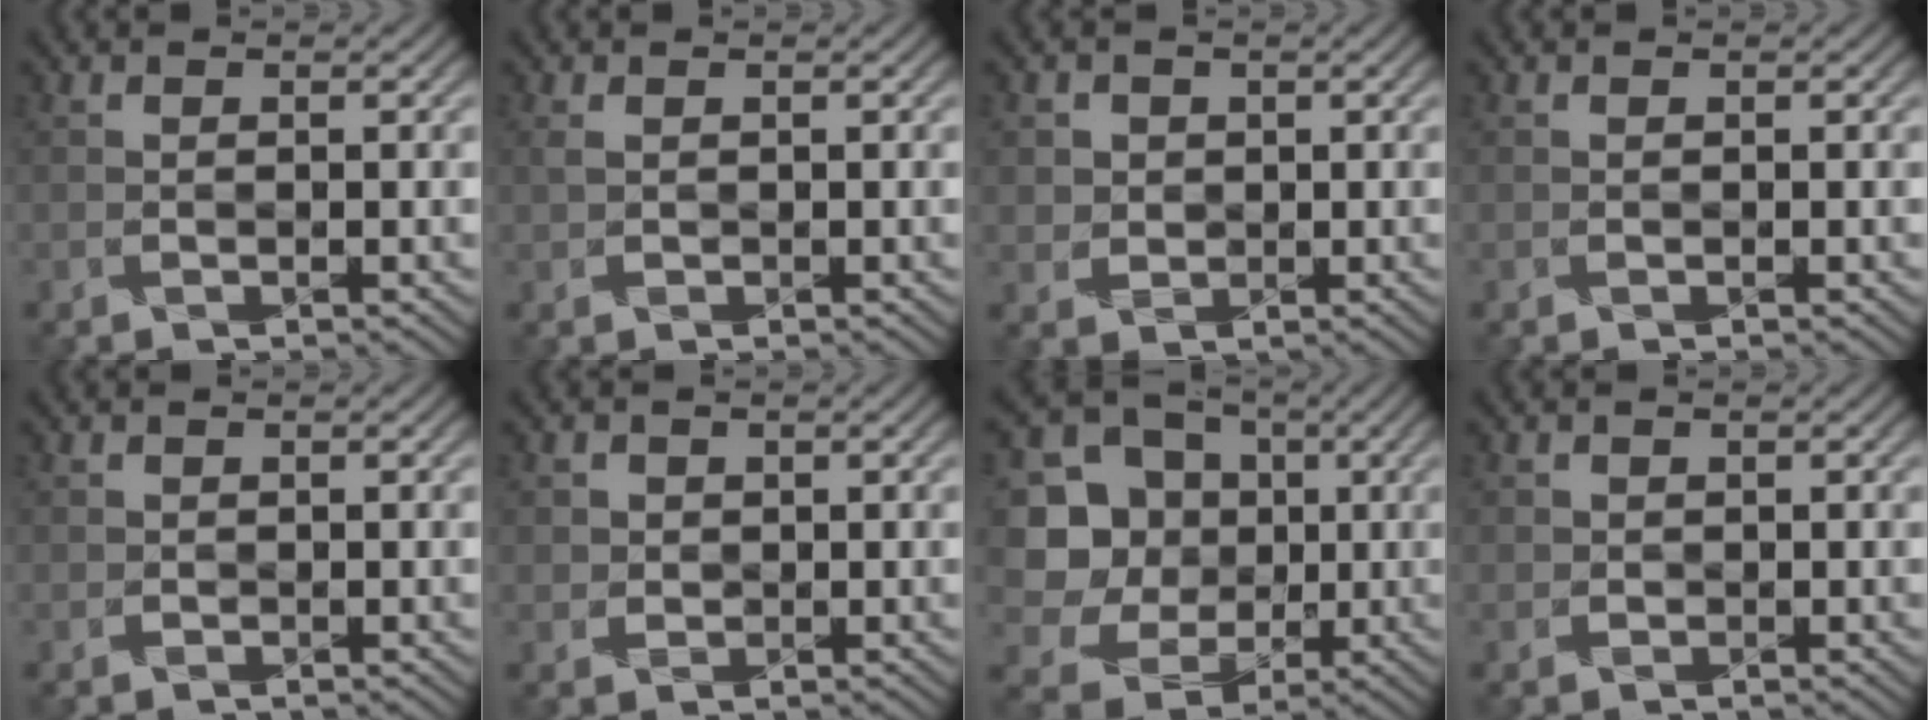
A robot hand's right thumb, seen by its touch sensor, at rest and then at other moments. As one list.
[{"total": 0.6, "force": [0.3, 0.4, 0.3], "torque": [-0.011, -0.001, 0.009]}, {"total": 2.2, "force": [0.9, 1.9, -0.6], "torque": [0.004, -0.011, 0.020]}, {"total": 0.0}, {"total": 0.9, "force": [0.1, 0.9, 0.3], "torque": [-0.006, -0.003, 0.004]}, {"total": 1.6, "force": [0.6, 1.3, -0.7], "torque": [0.014, -0.007, 0.012]}, {"total": 10.2, "force": [0.9, 9.6, 3.3], "torque": [-0.111, 0.005, 0.005]}, {"total": 1.1, "force": [0.4, 1.0, 0.0], "torque": [0.003, -0.002, 0.008]}]